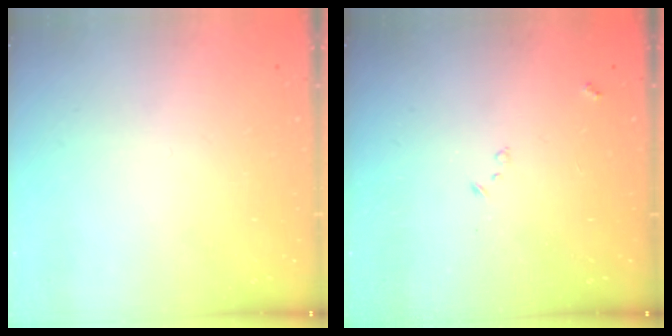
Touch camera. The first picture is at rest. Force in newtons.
{"total": 7.2, "press": 7.2, "slide": 0.9}